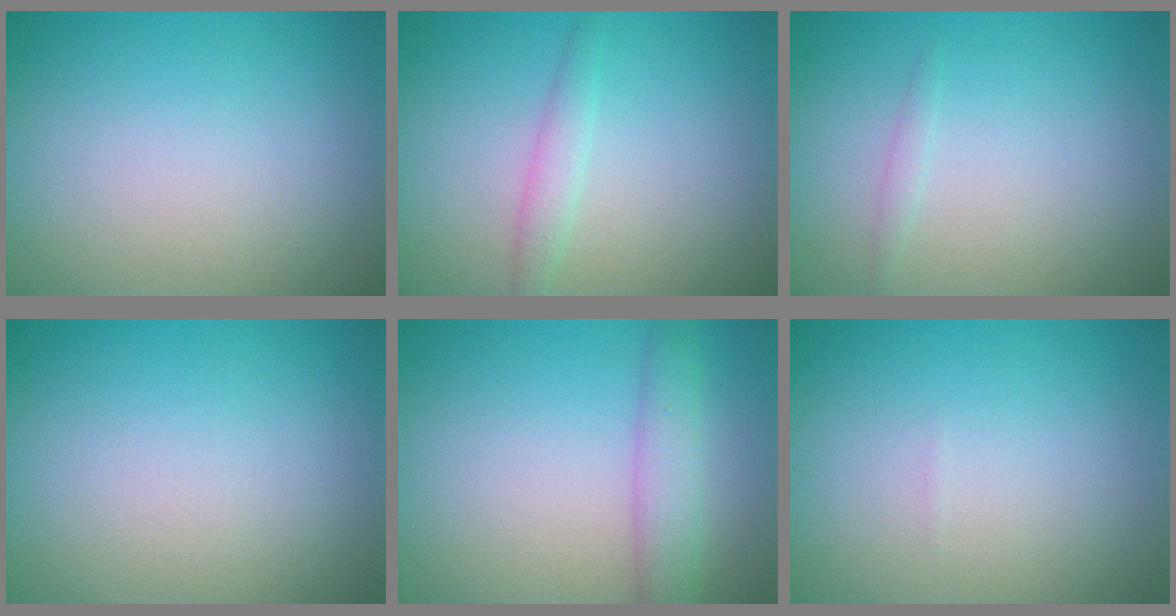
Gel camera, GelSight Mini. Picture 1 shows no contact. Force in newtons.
{"total": 1.5, "press": 1.5, "slide": 0.1}
{"total": 0.5, "press": 0.5, "slide": 0.0}
{"total": 0.0}
{"total": 3.0, "press": 3.0, "slide": 0.1}
{"total": 0.0}